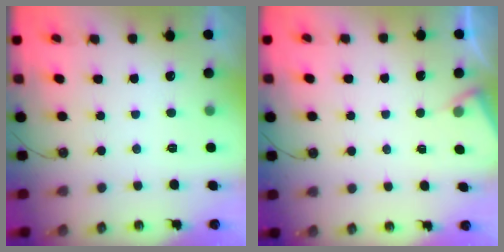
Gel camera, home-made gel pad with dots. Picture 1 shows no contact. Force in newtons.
{"total": 3.1, "press": 3.0, "slide": 0.5}